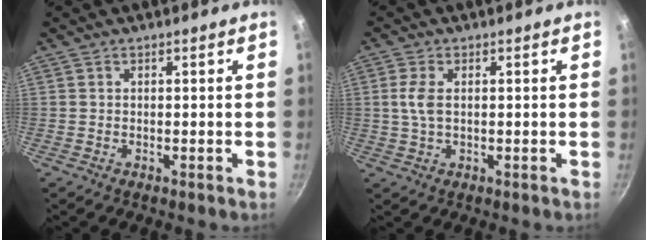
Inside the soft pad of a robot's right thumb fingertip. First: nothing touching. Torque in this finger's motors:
{"motor_torque": [-0.30, 0.34, -0.12, 0.22, 0.06]}